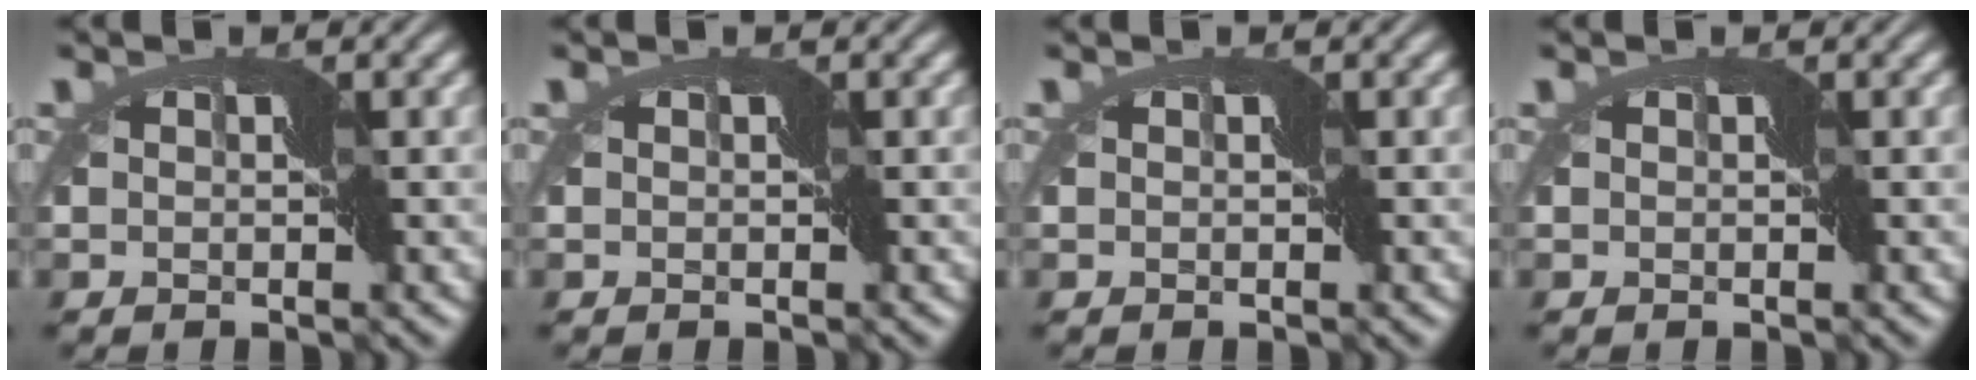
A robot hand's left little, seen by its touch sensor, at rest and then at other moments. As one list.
[{"total": 0.0}, {"total": 0.0}, {"total": 0.0}]